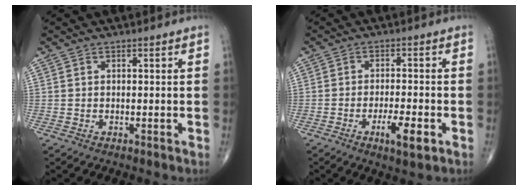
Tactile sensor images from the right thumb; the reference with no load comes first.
{"total": 5.8, "force": [-2.5, 1.6, 5.0], "torque": [-0.086, 0.002, -0.039]}